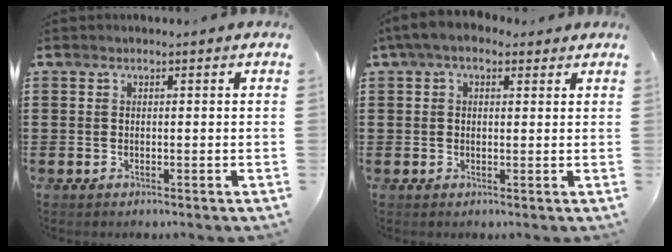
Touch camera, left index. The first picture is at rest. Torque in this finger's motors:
{"motor_torque": [2.14, -0.01, 0.38, 0.08]}